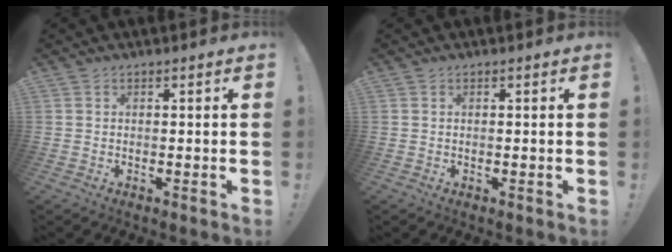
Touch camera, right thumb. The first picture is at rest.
{"total": 0.0}